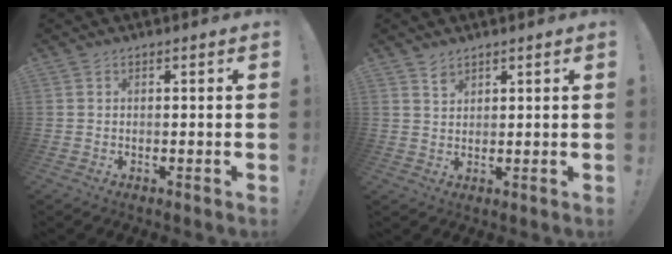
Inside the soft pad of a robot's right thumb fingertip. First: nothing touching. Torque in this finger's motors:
{"motor_torque": [-0.02, -0.14, -0.01, -0.14, 0.00]}